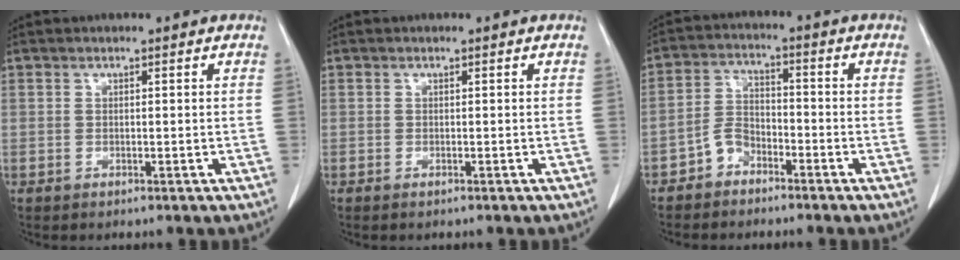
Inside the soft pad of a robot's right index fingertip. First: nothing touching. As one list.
[{"total": 0.0}, {"total": 4.4, "force": [-3.1, 2.8, 1.6], "torque": [-0.032, 0.010, -0.062]}]